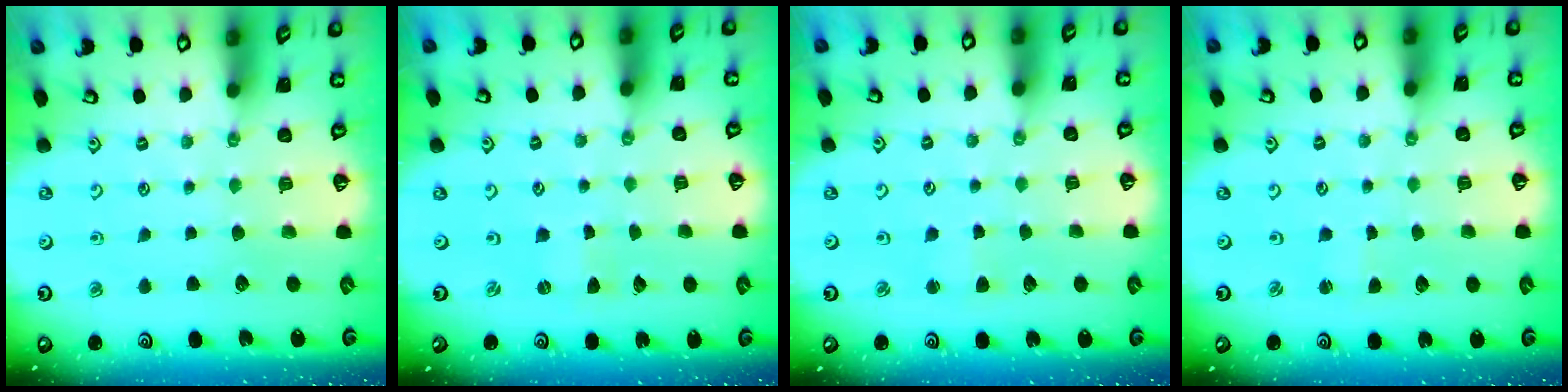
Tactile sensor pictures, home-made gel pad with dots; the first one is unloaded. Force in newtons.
{"total": 0.0}
{"total": 2.5, "press": 2.5, "slide": 0.3}
{"total": 0.8, "press": 0.8, "slide": 0.2}